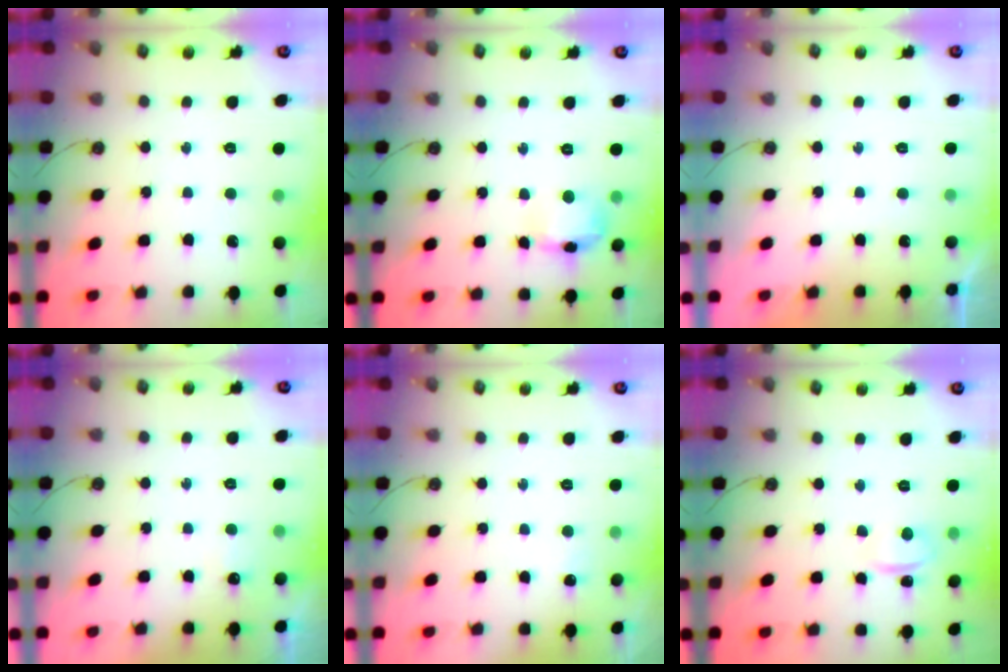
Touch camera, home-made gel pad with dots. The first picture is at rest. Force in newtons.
{"total": 11.8, "press": 11.8, "slide": 0.9}
{"total": 0.0}
{"total": 3.9, "press": 3.9, "slide": 0.7}
{"total": 3.7, "press": 3.7, "slide": 0.4}
{"total": 1.6, "press": 1.2, "slide": 1.0}